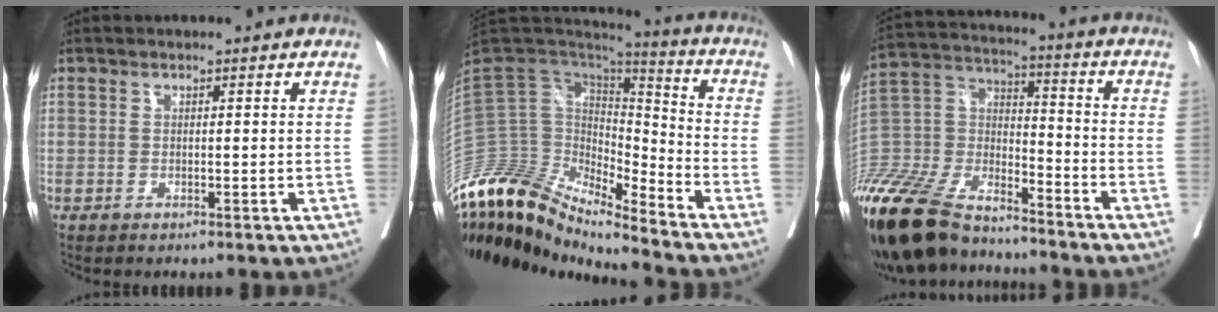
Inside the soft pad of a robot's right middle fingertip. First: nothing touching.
{"total": 22.1, "force": [-19.5, 4.2, 9.4], "torque": [-0.203, 0.035, -0.349]}
{"total": 24.7, "force": [-20.6, 7.6, 11.2], "torque": [-0.302, -0.033, -0.378]}